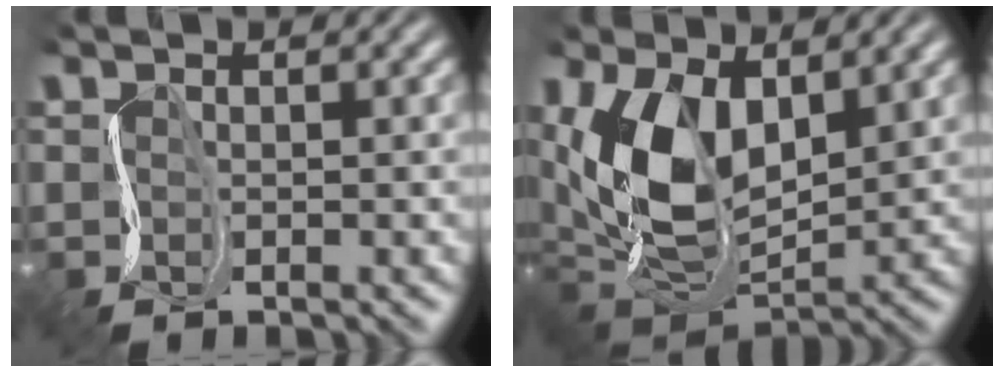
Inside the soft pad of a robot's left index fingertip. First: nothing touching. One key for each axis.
{"total": 8.6, "fx": 1.3, "fy": 5.1, "fz": 6.9, "tx": -0.144, "ty": -0.015, "tz": 0.015}